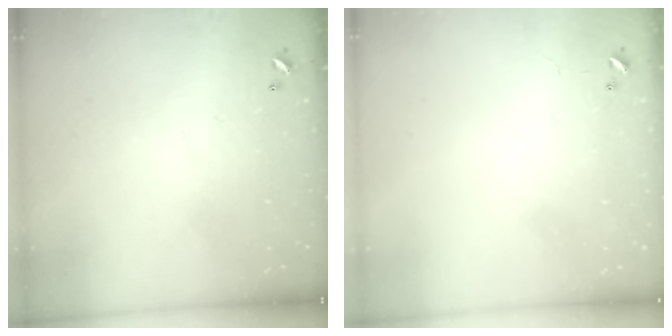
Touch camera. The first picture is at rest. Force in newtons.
{"total": 10.0, "press": 10.0, "slide": 0.3}